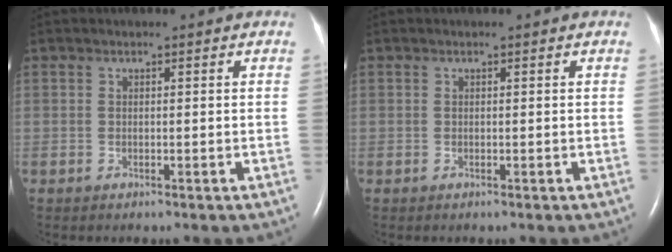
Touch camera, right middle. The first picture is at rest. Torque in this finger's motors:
{"motor_torque": [-0.08, 0.13, 0.00, 0.01]}